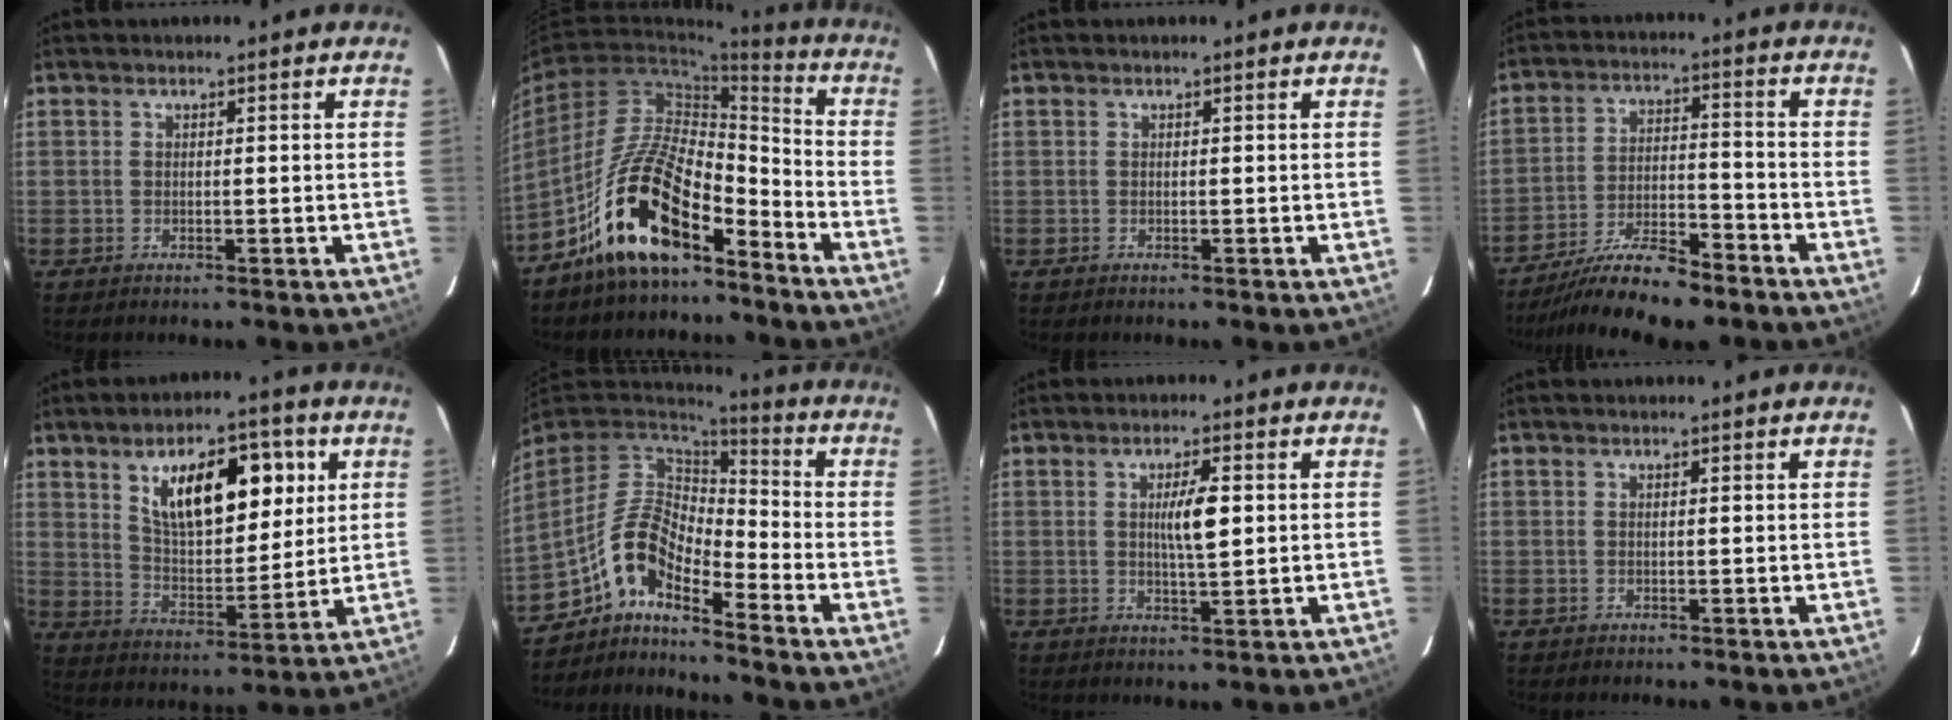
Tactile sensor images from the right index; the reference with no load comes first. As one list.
[{"total": 14.3, "force": [-9.7, 4.5, 9.6], "torque": [-0.186, 0.021, -0.177]}, {"total": 0.0}, {"total": 11.0, "force": [-9.4, 1.5, 5.5], "torque": [-0.094, -0.003, -0.163]}, {"total": 14.9, "force": [5.9, 6.2, 12.2], "torque": [-0.195, 0.018, 0.105]}, {"total": 10.5, "force": [-7.3, 3.1, 6.9], "torque": [-0.139, 0.030, -0.135]}, {"total": 4.7, "force": [0.8, 0.5, 4.6], "torque": [-0.079, 0.000, 0.014]}, {"total": 0.0}]